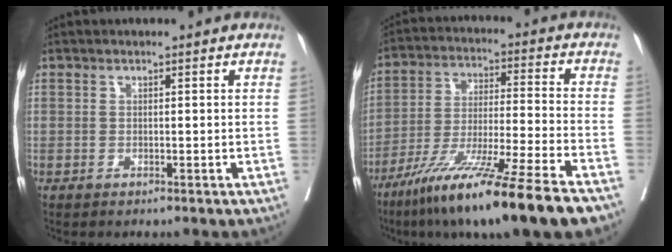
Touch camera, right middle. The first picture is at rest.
{"total": 19.2, "force": [-13.3, -0.9, 13.8], "torque": [-0.224, -0.055, -0.229]}